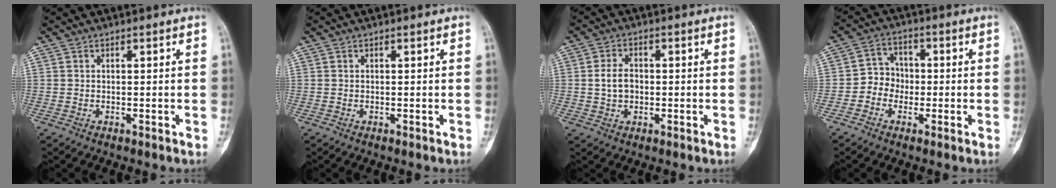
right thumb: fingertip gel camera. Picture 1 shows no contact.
{"total": 0.0}
{"total": 4.5, "force": [-0.1, 3.4, 3.0], "torque": [-0.054, 0.010, -0.002]}
{"total": 5.6, "force": [-1.4, 5.1, 2.0], "torque": [-0.003, 0.019, -0.039]}